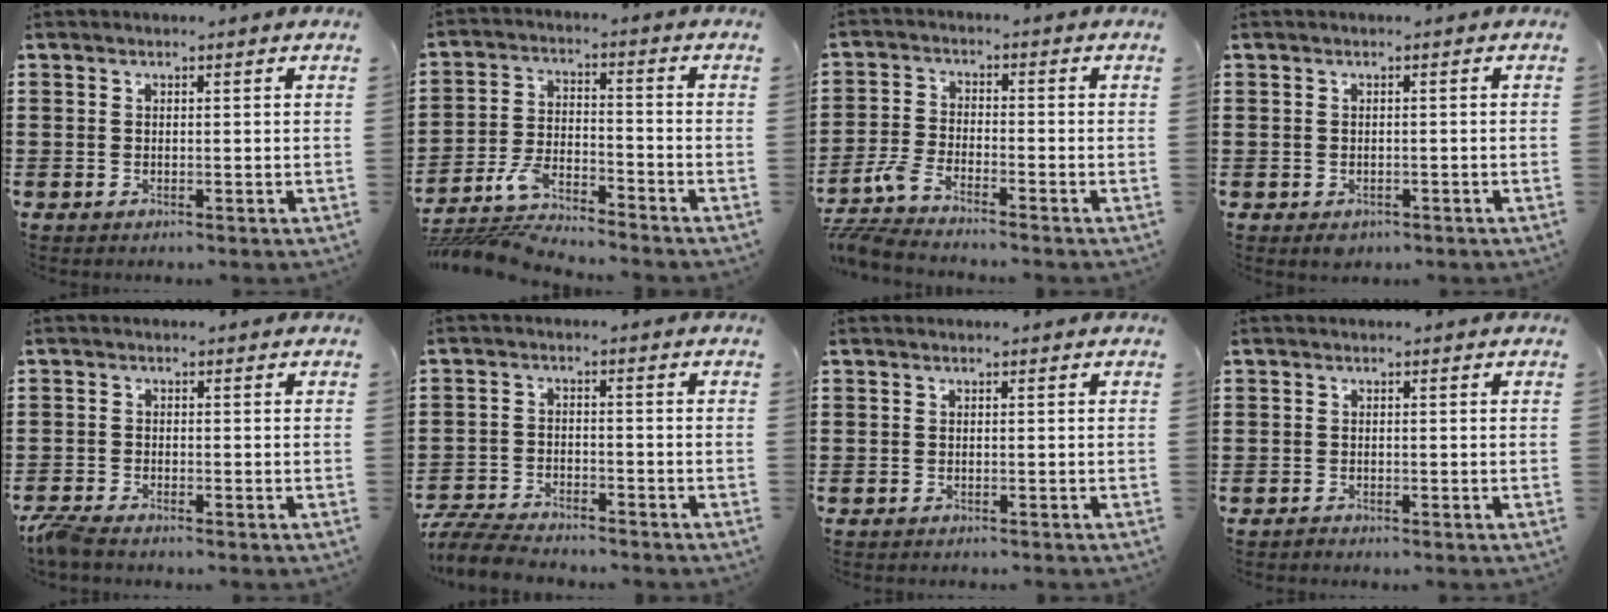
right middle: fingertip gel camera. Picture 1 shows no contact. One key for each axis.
{"total": 6.6, "fx": -5.9, "fy": 1.3, "fz": 2.6, "tx": -0.075, "ty": -0.008, "tz": -0.121}
{"total": 4.8, "fx": -4.2, "fy": 0.7, "fz": 2.2, "tx": -0.079, "ty": -0.016, "tz": -0.091}
{"total": 0.7, "fx": -0.5, "fy": 0.4, "fz": 0.1, "tx": -0.003, "ty": 0.000, "tz": -0.011}
{"total": 2.7, "fx": -2.4, "fy": 0.3, "fz": 1.1, "tx": -0.039, "ty": -0.006, "tz": -0.054}
{"total": 6.2, "fx": -6.0, "fy": 1.0, "fz": 1.3, "tx": -0.040, "ty": 0.006, "tz": -0.122}
{"total": 0.6, "fx": -0.6, "fy": -0.1, "fz": -0.1, "tx": 0.000, "ty": -0.001, "tz": -0.012}
{"total": 0.9, "fx": -0.8, "fy": 0.3, "fz": -0.1, "tx": 0.000, "ty": 0.001, "tz": -0.017}